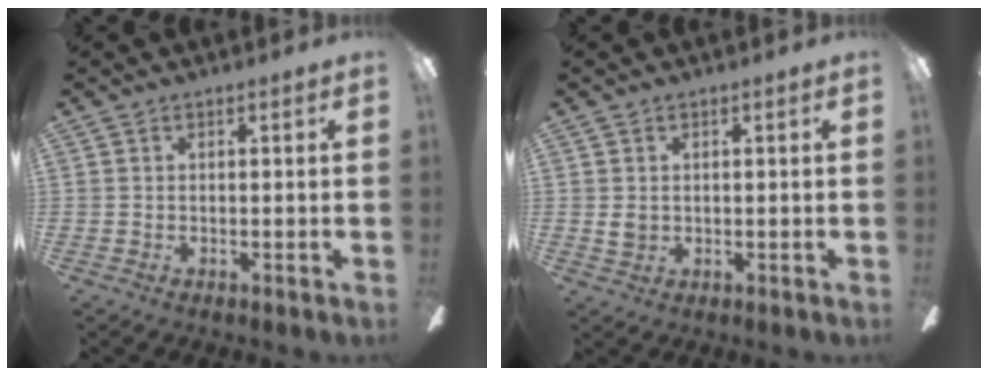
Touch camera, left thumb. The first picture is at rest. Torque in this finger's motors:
{"motor_torque": [0.29, 0.45, 0.36, -0.26, -0.01]}